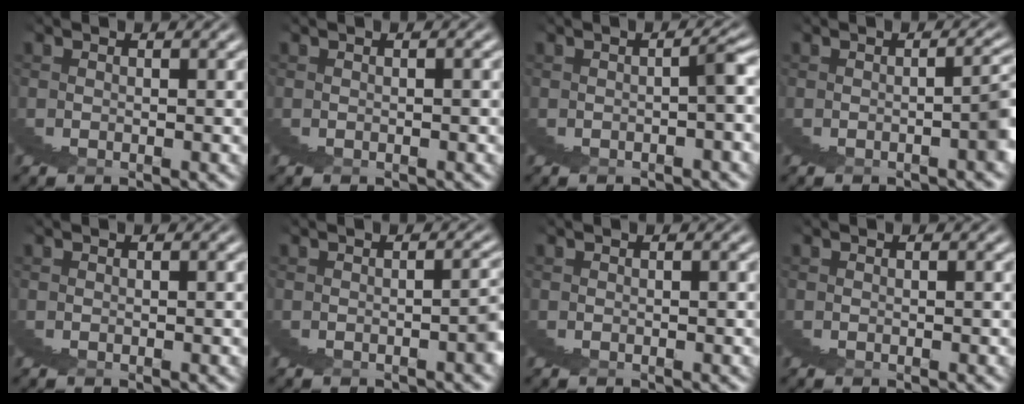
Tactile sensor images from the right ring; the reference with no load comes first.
{"total": 0.0}
{"total": 0.8, "force": [-0.6, -0.5, 0.2], "torque": [-0.008, 0.009, -0.010]}
{"total": 1.9, "force": [-1.2, -0.2, 1.5], "torque": [-0.011, 0.012, -0.019]}
{"total": 0.0}
{"total": 1.2, "force": [-0.9, -0.2, 0.9], "torque": [-0.009, 0.008, -0.015]}
{"total": 0.0}
{"total": 0.0}